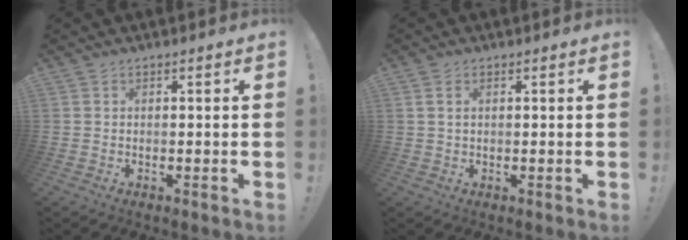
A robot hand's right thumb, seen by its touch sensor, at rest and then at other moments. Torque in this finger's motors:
{"motor_torque": [0.29, -0.23, -1.16, 0.24, -0.08]}